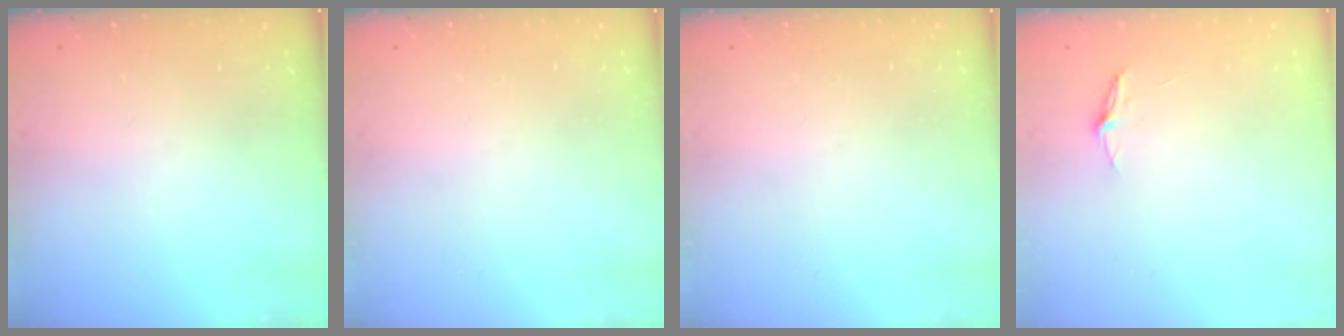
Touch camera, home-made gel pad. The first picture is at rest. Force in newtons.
{"total": 0.0}
{"total": 0.0}
{"total": 3.7, "press": 3.7, "slide": 0.4}